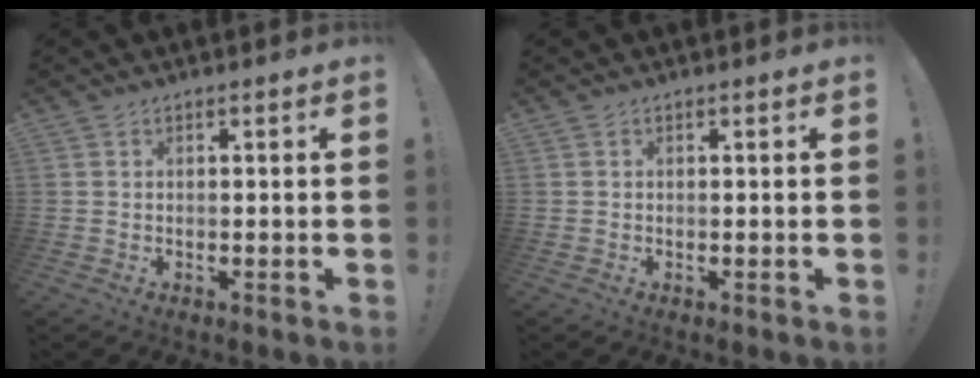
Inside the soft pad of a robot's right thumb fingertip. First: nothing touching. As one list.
[{"total": 0.0}]